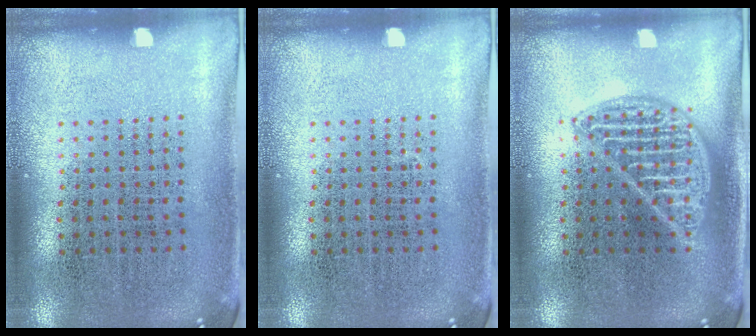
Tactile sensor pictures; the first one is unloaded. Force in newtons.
{"total": 0.0}
{"total": 2.1, "press": 2.1, "slide": 0.3}